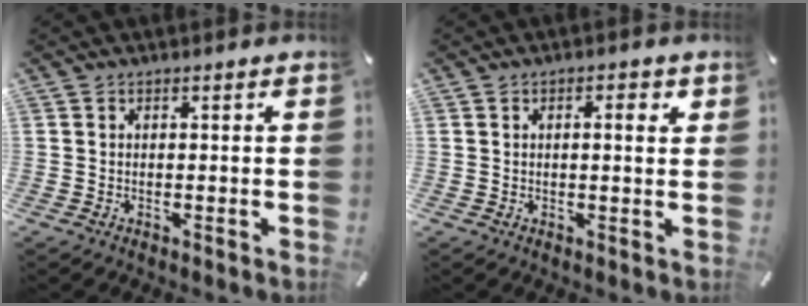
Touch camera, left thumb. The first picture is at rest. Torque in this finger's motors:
{"motor_torque": [-0.11, -0.05, 0.02, 0.08, -0.03]}